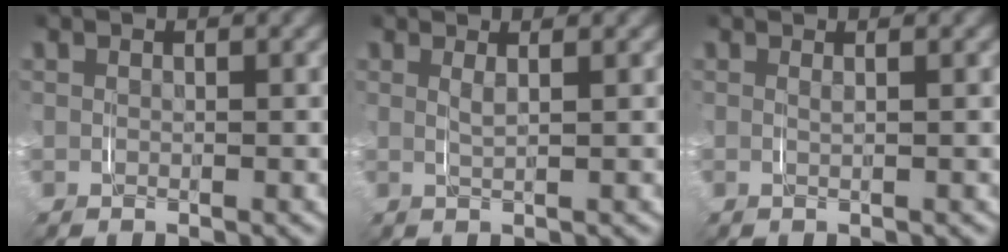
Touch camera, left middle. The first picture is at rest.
{"total": 1.0, "force": [0.4, -0.7, 0.7], "torque": [-0.017, -0.006, 0.007]}
{"total": 0.8, "force": [0.2, -0.8, 0.0], "torque": [0.000, -0.002, 0.002]}